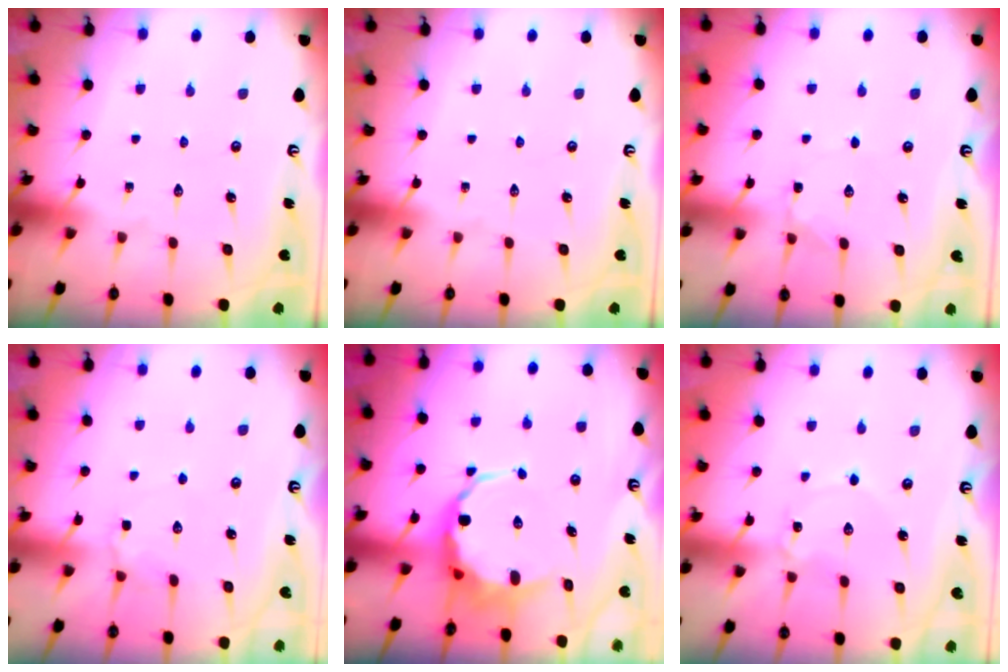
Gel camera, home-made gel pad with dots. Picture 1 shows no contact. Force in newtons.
{"total": 0.0}
{"total": 2.2, "press": 2.2, "slide": 0.6}
{"total": 4.2, "press": 4.2, "slide": 0.9}
{"total": 7.5, "press": 7.3, "slide": 2.0}
{"total": 1.5, "press": 1.5, "slide": 0.2}